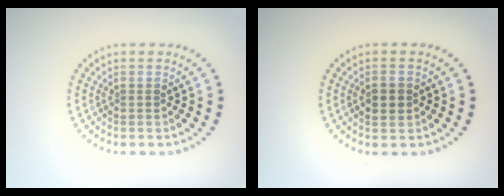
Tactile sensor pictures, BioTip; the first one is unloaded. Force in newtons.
{"total": 2.4, "press": 2.4, "slide": 0.1}